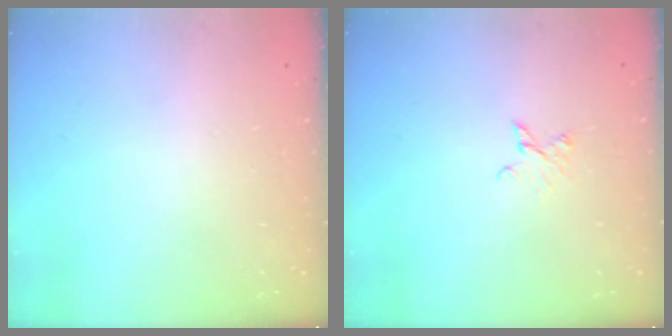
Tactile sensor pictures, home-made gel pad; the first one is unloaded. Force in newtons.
{"total": 2.5, "press": 2.5, "slide": 0.3}